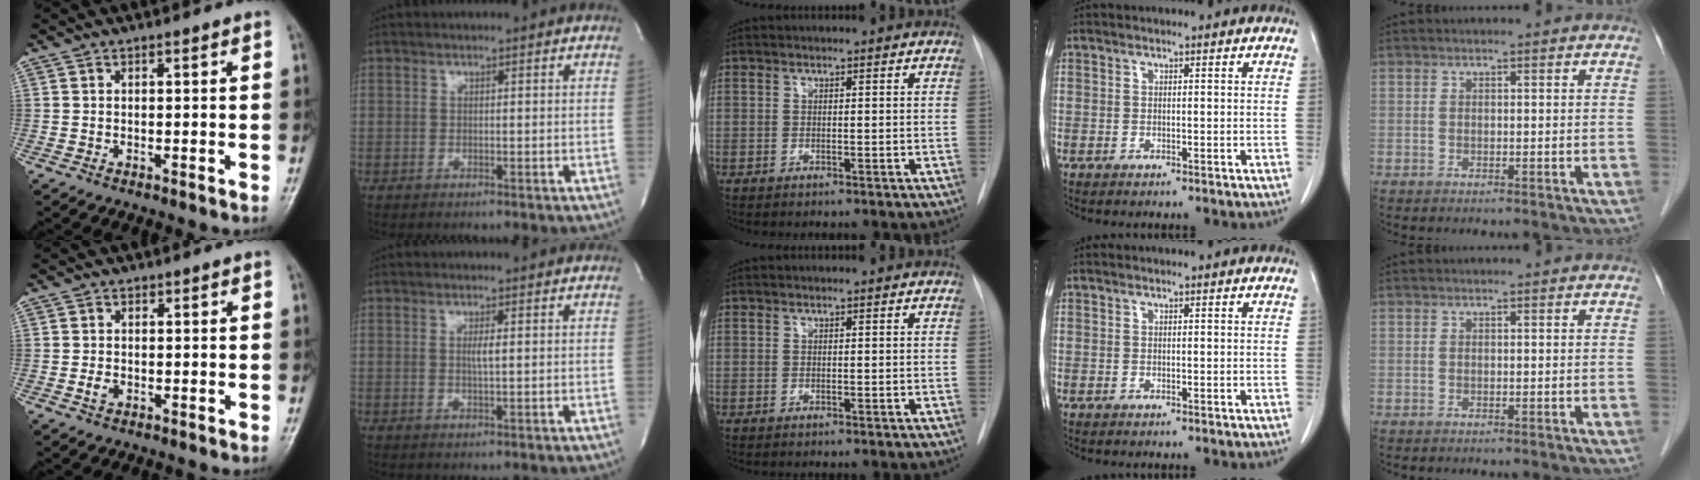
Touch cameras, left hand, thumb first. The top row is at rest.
{"thumb": {"total": 1.7, "force": [-0.4, 1.3, 1.0], "torque": [-0.013, 0.001, -0.009]}, "index": {"total": 1.5, "force": [0.1, 0.0, 1.5], "torque": [-0.033, -0.003, 0.001]}}